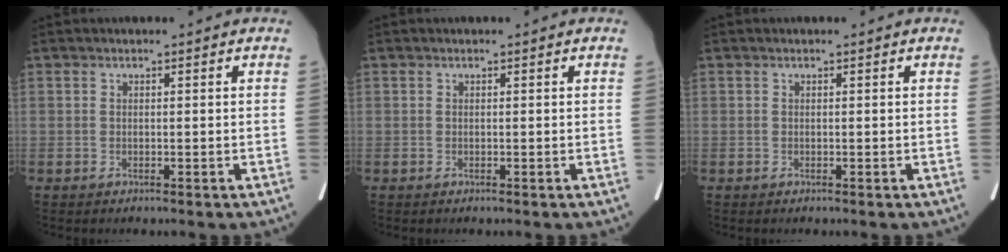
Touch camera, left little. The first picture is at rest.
{"total": 0.0}
{"total": 0.0}